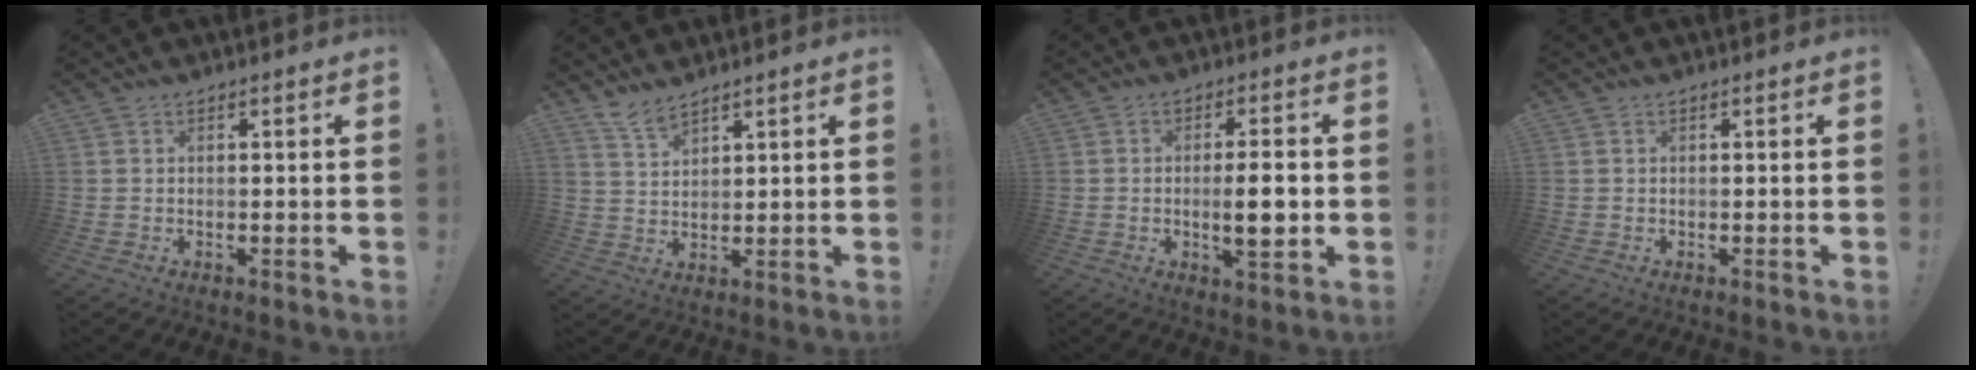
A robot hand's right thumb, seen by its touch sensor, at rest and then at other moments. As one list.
[{"total": 5.2, "force": [4.5, 1.4, 2.3], "torque": [-0.041, -0.029, 0.082]}, {"total": 8.1, "force": [-1.0, 1.5, 7.9], "torque": [-0.112, -0.007, -0.021]}, {"total": 0.0}]